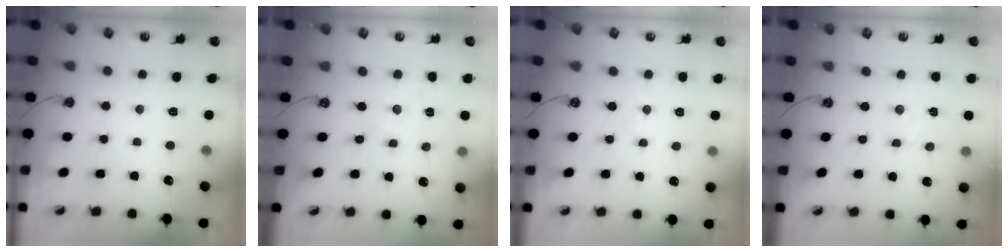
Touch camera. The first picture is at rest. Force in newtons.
{"total": 0.0}
{"total": 3.7, "press": 3.6, "slide": 0.4}
{"total": 3.4, "press": 3.4, "slide": 0.5}